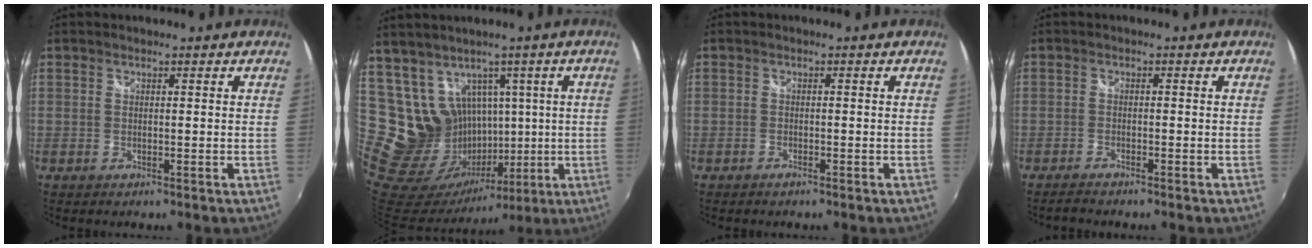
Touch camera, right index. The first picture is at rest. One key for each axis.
{"total": 16.5, "fx": 6.5, "fy": 14.3, "fz": 5.0, "tx": -0.125, "ty": 0.019, "tz": 0.155}
{"total": 1.1, "fx": -0.9, "fy": 0.4, "fz": 0.3, "tx": -0.008, "ty": -0.003, "tz": -0.019}
{"total": 2.5, "fx": -2.3, "fy": 0.4, "fz": 0.9, "tx": -0.027, "ty": -0.010, "tz": -0.043}